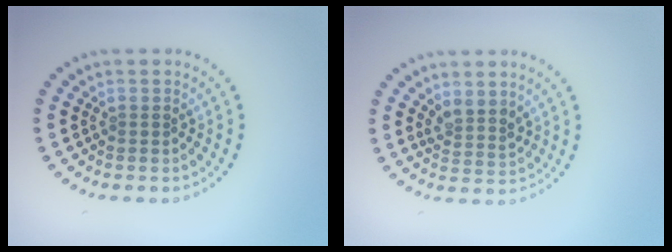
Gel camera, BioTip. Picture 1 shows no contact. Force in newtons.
{"total": 2.1, "press": 1.7, "slide": 1.2}